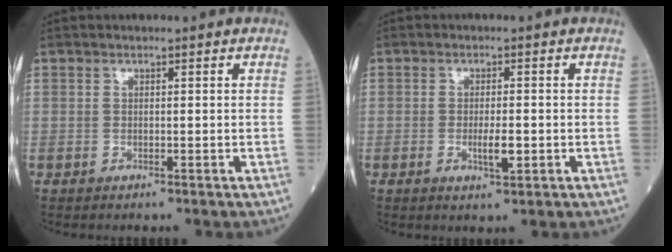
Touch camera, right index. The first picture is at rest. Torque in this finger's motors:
{"motor_torque": [0.71, -0.12, 0.30, 0.08]}